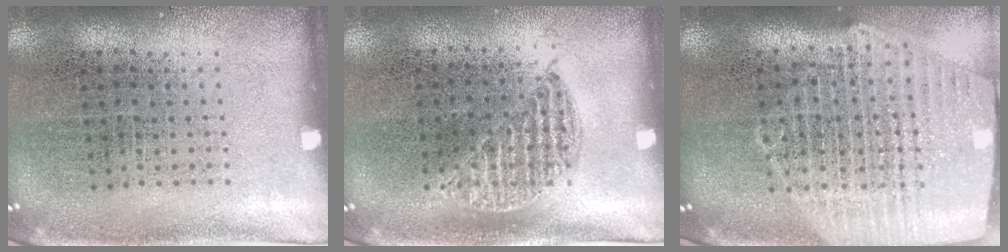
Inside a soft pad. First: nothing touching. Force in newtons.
{"total": 0.9, "press": 0.8, "slide": 0.4}
{"total": 2.4, "press": 2.1, "slide": 1.2}